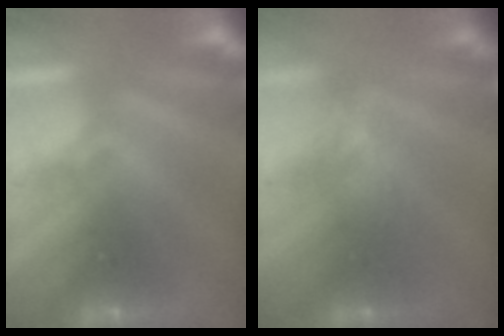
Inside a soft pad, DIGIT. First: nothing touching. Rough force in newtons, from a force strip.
{"total": 4.8}